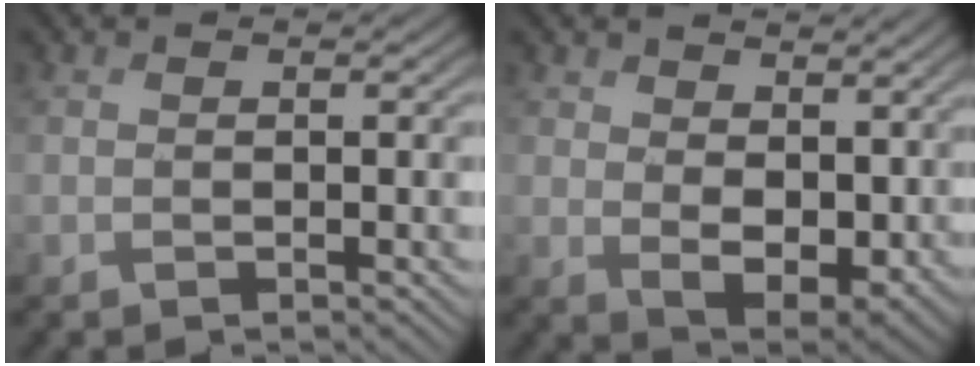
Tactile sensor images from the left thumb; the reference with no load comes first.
{"total": 7.7, "force": [3.4, 4.7, 5.0], "torque": [-0.110, -0.020, 0.072]}